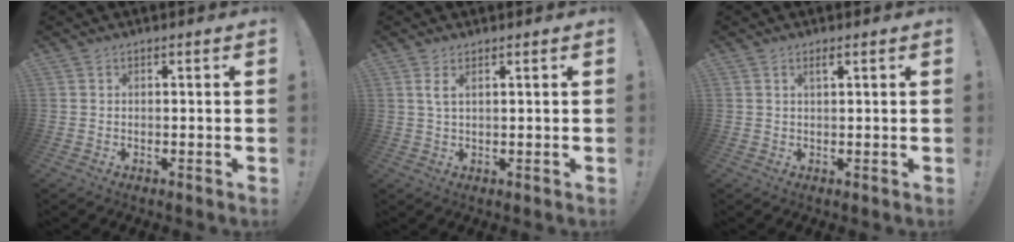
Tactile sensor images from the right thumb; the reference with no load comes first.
{"total": 2.6, "force": [1.3, 0.7, 2.2], "torque": [-0.045, 0.000, 0.022]}
{"total": 1.7, "force": [0.9, 0.2, 1.4], "torque": [-0.027, 0.001, 0.014]}